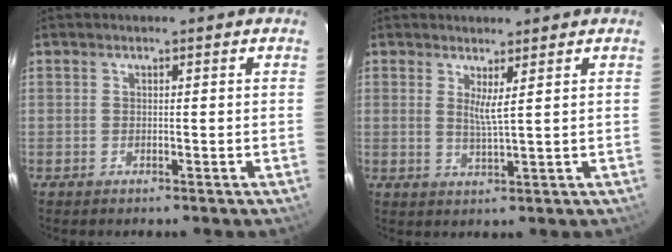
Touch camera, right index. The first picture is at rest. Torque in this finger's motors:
{"motor_torque": [-0.07, 0.09, 0.04, 0.04]}